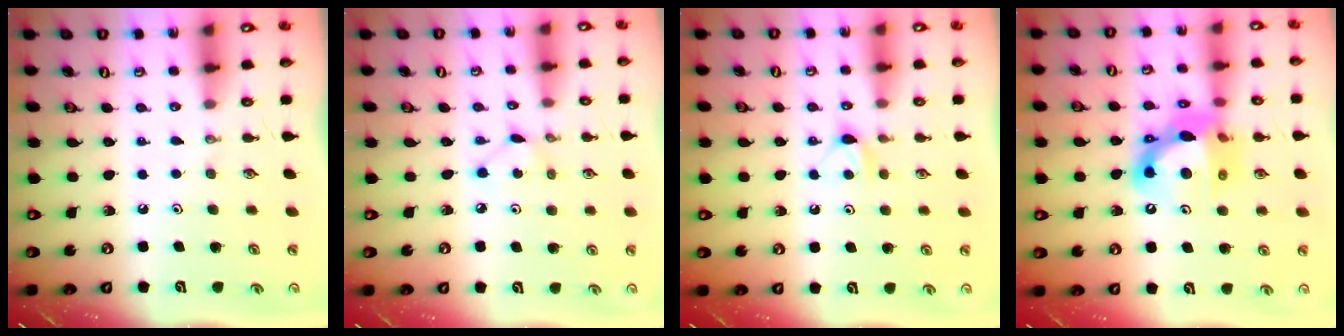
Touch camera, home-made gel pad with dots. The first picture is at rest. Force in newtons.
{"total": 4.4, "press": 4.4, "slide": 0.4}
{"total": 6.0, "press": 6.0, "slide": 0.7}
{"total": 13.8, "press": 13.7, "slide": 1.6}